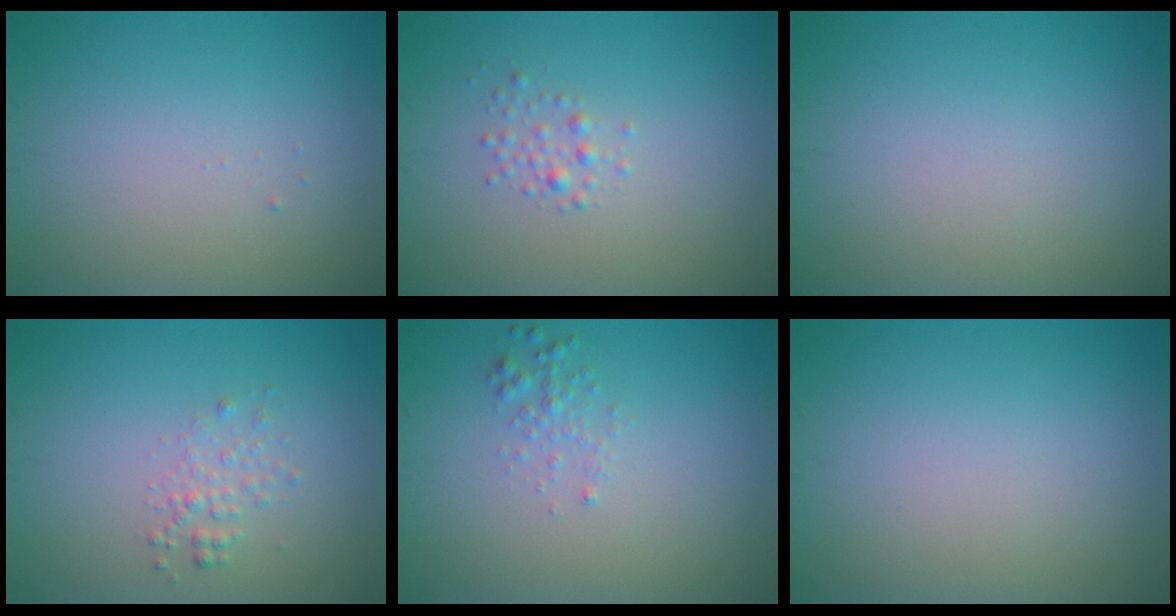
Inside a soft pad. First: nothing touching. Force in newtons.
{"total": 1.2, "press": 1.2, "slide": 0.1}
{"total": 0.0}
{"total": 1.4, "press": 1.4, "slide": 0.1}
{"total": 1.2, "press": 1.2, "slide": 0.0}
{"total": 0.0}